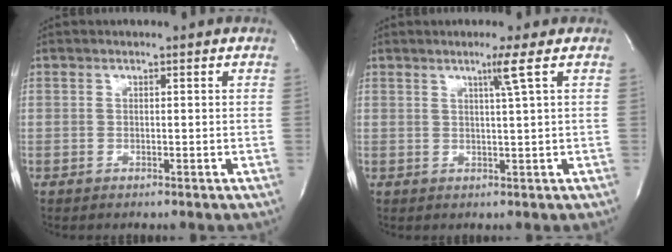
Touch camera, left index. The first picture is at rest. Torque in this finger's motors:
{"motor_torque": [0.16, -0.11, 0.15, 0.05]}